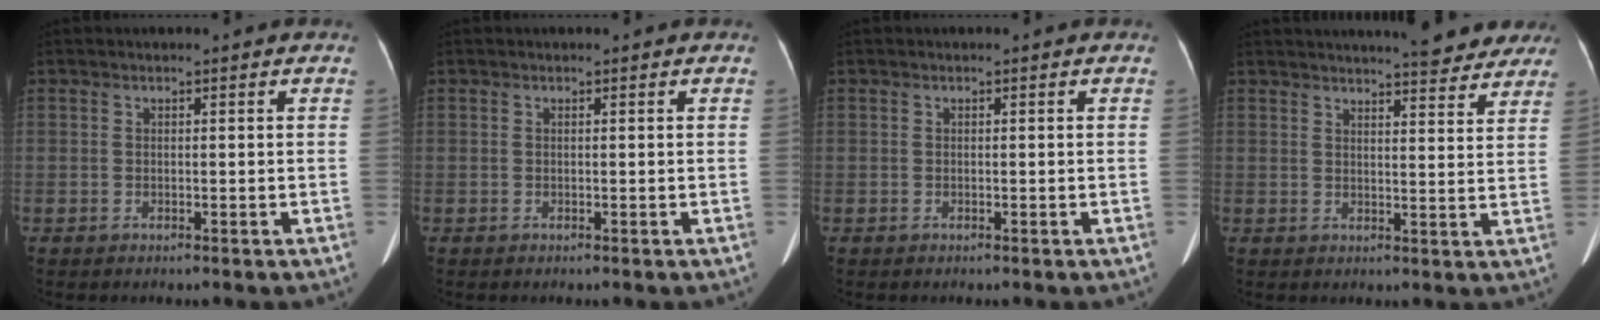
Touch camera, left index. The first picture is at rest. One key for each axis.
{"total": 0.0}
{"total": 0.0}
{"total": 12.0, "fx": 10.9, "fy": 1.9, "fz": 4.7, "tx": -0.047, "ty": -0.009, "tz": 0.115}